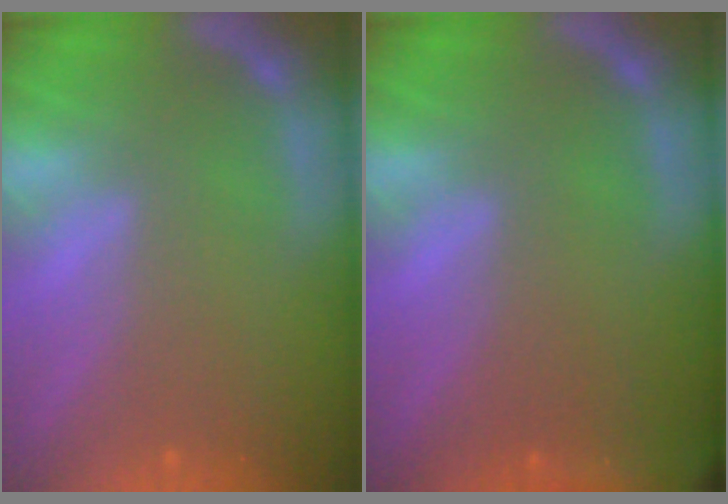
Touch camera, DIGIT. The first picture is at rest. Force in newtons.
{"total": 9.5}